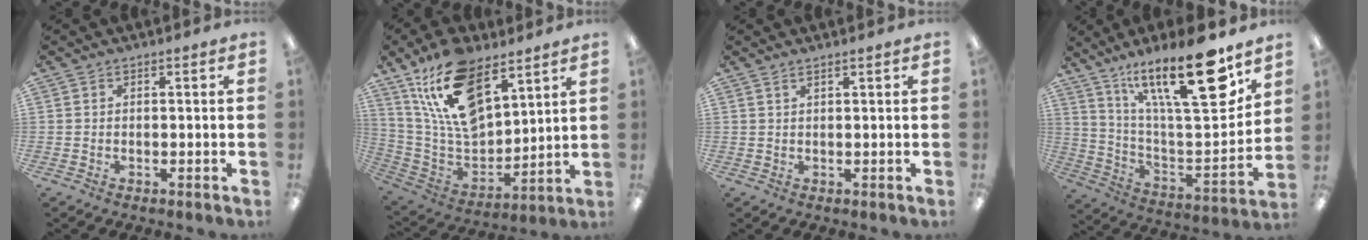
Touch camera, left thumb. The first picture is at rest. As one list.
[{"total": 19.5, "force": [12.4, 9.6, 11.5], "torque": [-0.235, -0.060, 0.224]}, {"total": 1.3, "force": [1.0, 0.1, 0.8], "torque": [-0.017, 0.001, 0.018]}, {"total": 24.3, "force": [16.0, 6.4, 17.1], "torque": [-0.267, -0.105, 0.260]}]